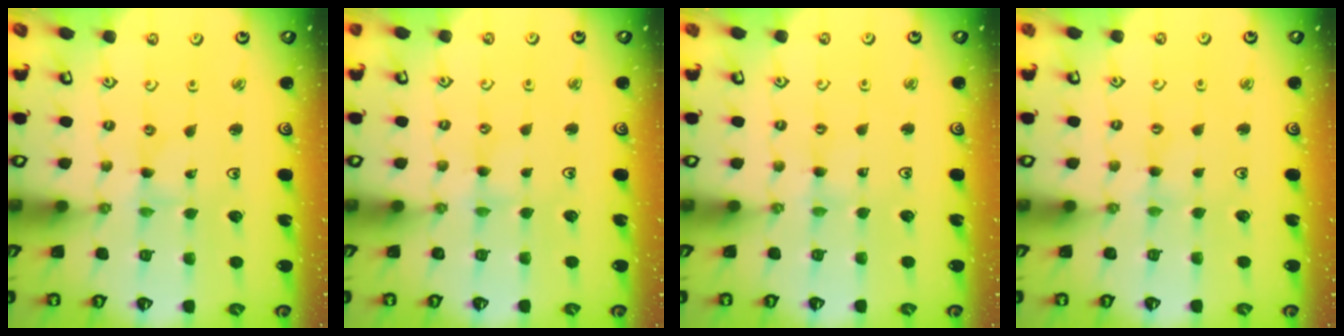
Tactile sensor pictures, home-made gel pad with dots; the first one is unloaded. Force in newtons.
{"total": 1.6, "press": 1.5, "slide": 0.4}
{"total": 1.1, "press": 1.1, "slide": 0.2}
{"total": 1.9, "press": 1.9, "slide": 0.4}